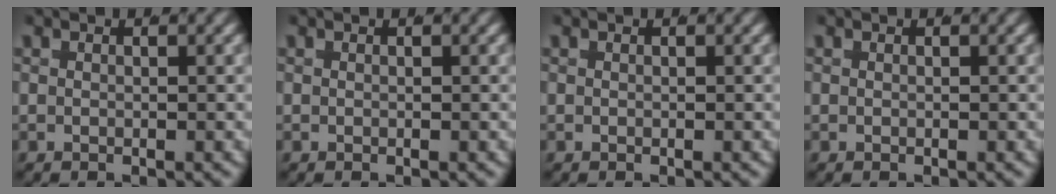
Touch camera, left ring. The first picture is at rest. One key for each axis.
{"total": 0.0}
{"total": 0.0}
{"total": 0.0}